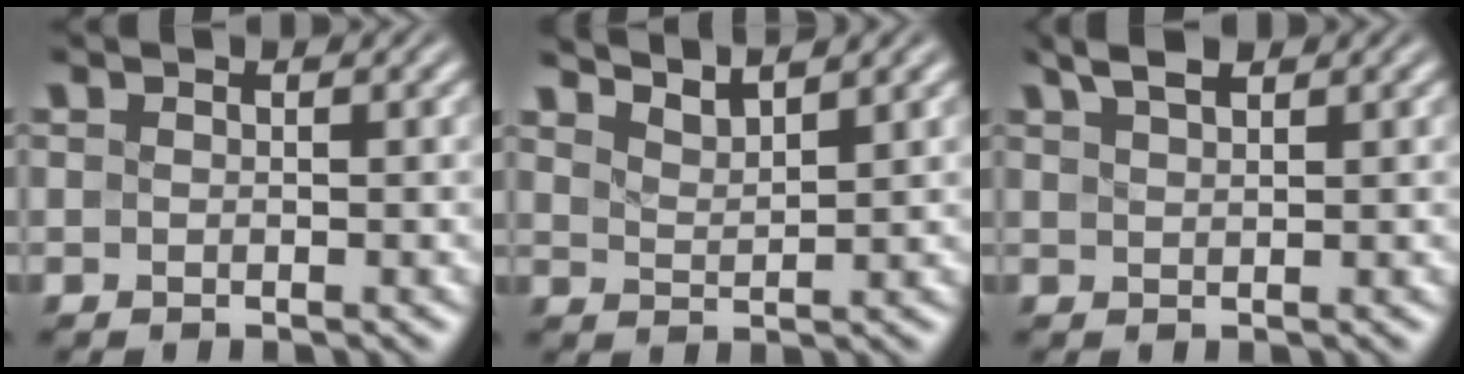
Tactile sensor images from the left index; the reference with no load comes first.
{"total": 4.0, "force": [3.6, 0.7, 1.6], "torque": [-0.013, 0.004, 0.048]}
{"total": 2.5, "force": [1.9, 0.6, 1.6], "torque": [-0.025, 0.009, 0.036]}